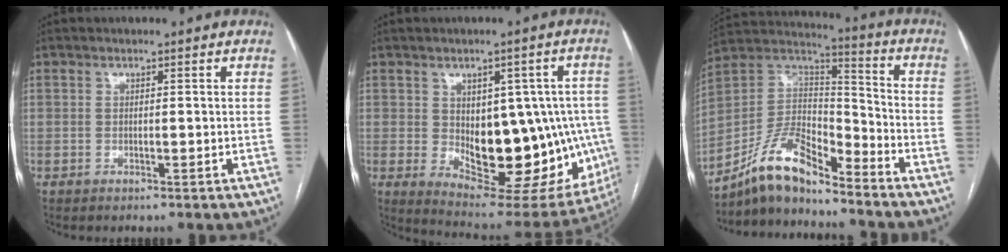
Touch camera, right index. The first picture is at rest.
{"total": 20.3, "force": [-2.2, 9.9, 17.6], "torque": [-0.203, 0.007, 0.000]}
{"total": 12.4, "force": [-10.4, 3.4, 5.7], "torque": [-0.113, 0.034, -0.194]}